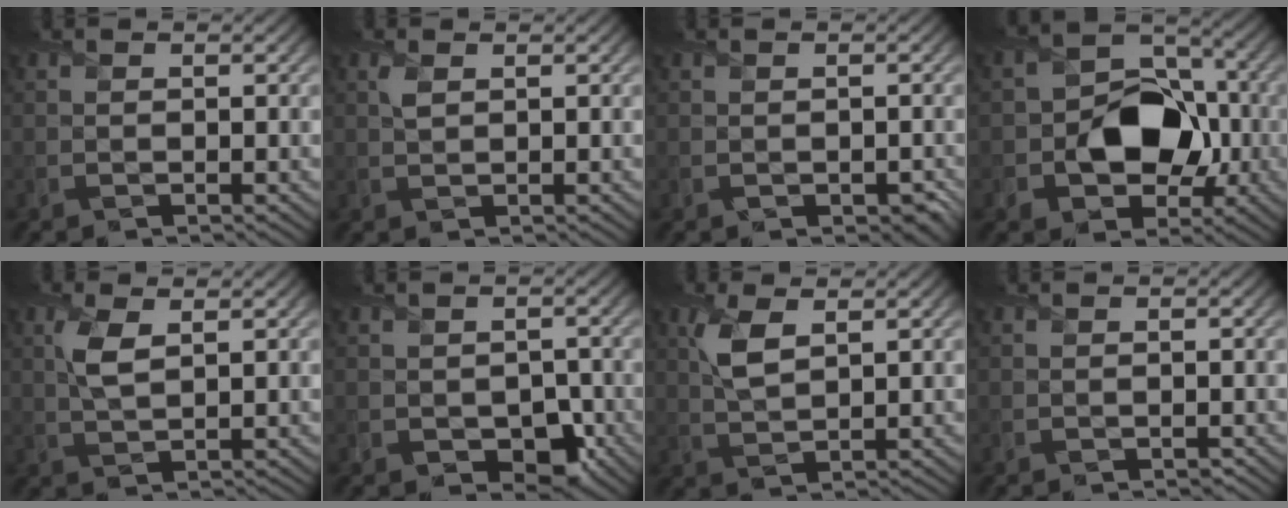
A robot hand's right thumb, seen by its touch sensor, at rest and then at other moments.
{"total": 1.3, "force": [0.6, 0.7, 0.9], "torque": [-0.025, -0.001, 0.015]}
{"total": 1.6, "force": [-0.6, 1.1, 0.9], "torque": [-0.013, -0.013, -0.003]}
{"total": 10.9, "force": [-2.0, 8.1, 7.0], "torque": [-0.102, 0.002, -0.048]}
{"total": 3.7, "force": [1.3, 1.5, 3.1], "torque": [-0.076, 0.002, 0.029]}
{"total": 4.4, "force": [-1.5, 3.1, 2.7], "torque": [-0.040, -0.018, -0.020]}
{"total": 4.4, "force": [1.9, 1.9, 3.5], "torque": [-0.088, 0.002, 0.039]}
{"total": 0.6, "force": [-0.4, 0.4, 0.3], "torque": [-0.005, -0.002, -0.006]}